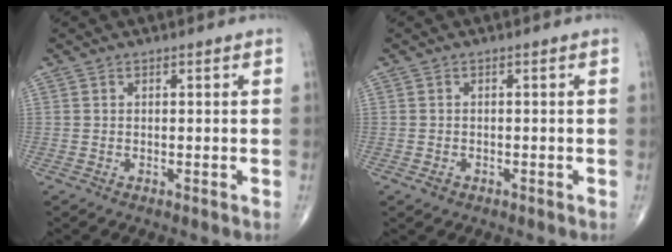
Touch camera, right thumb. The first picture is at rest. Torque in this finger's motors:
{"motor_torque": [0.21, -0.05, -0.05, -0.39, 0.03]}